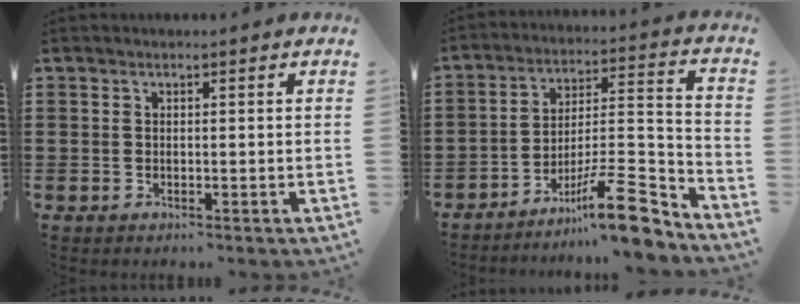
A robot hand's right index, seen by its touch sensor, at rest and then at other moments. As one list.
[{"total": 13.2, "force": [-9.6, 2.5, 8.7], "torque": [-0.116, 0.037, -0.169]}]